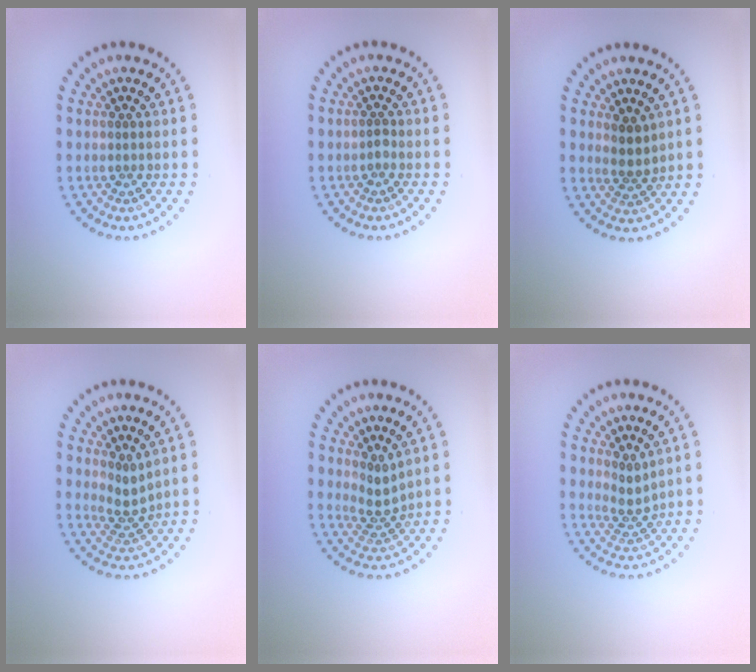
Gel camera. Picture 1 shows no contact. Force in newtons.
{"total": 0.6, "press": 0.5, "slide": 0.3}
{"total": 2.1, "press": 1.7, "slide": 1.2}
{"total": 2.2, "press": 1.5, "slide": 1.5}
{"total": 2.2, "press": 1.5, "slide": 1.6}
{"total": 2.1, "press": 1.4, "slide": 1.5}